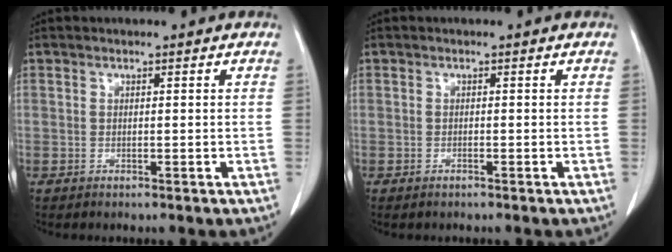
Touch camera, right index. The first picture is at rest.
{"total": 0.5, "force": [-0.4, 0.1, 0.3], "torque": [-0.008, -0.001, -0.007]}